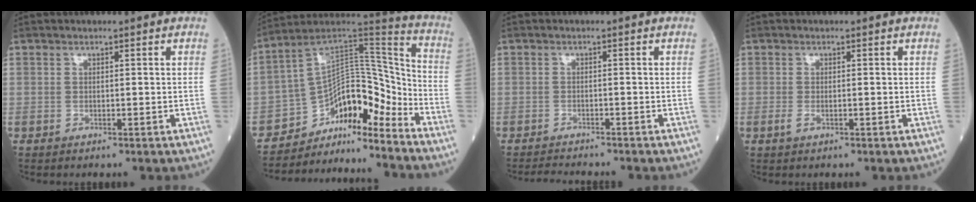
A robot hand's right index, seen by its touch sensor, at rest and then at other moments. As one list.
[{"total": 11.2, "force": [-10.0, 3.1, 4.0], "torque": [-0.045, 0.075, -0.176]}, {"total": 3.0, "force": [-3.0, -0.1, 0.2], "torque": [-0.006, -0.016, -0.052]}, {"total": 1.0, "force": [-0.4, 0.3, 0.8], "torque": [-0.020, -0.002, -0.008]}]